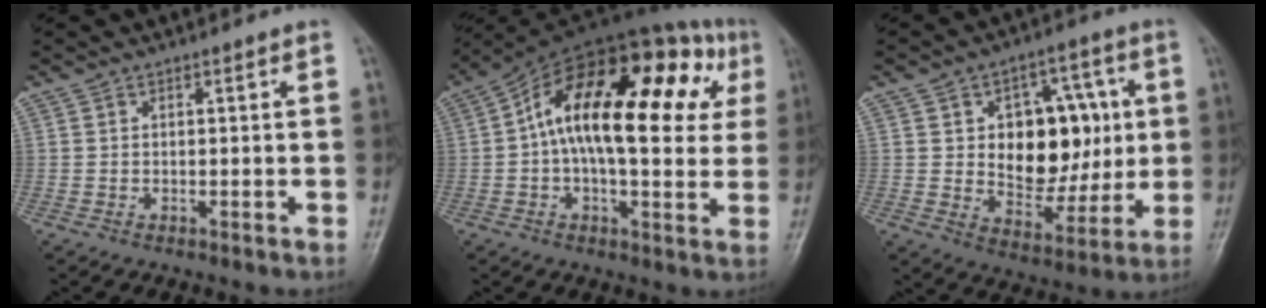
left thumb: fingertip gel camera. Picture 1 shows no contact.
{"total": 27.1, "force": [5.4, 12.6, 23.4], "torque": [-0.345, 0.047, 0.069]}
{"total": 16.8, "force": [1.9, 11.1, 12.5], "torque": [-0.121, -0.001, 0.035]}